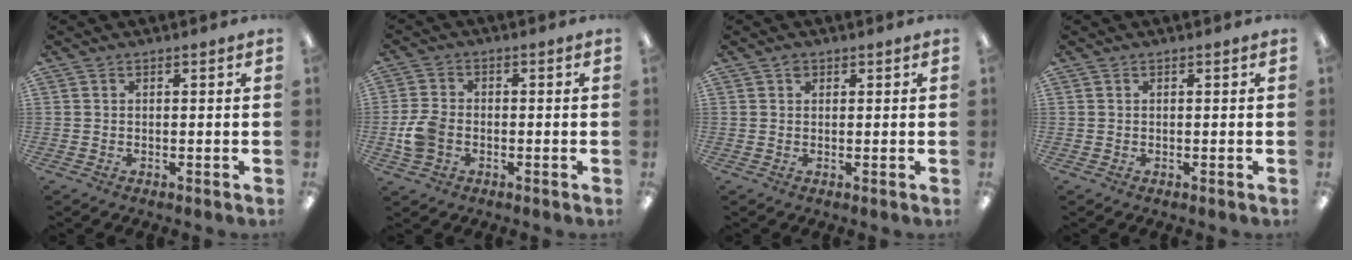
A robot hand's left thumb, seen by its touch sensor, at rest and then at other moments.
{"total": 6.6, "force": [-1.7, 4.9, 4.1], "torque": [-0.086, 0.012, -0.031]}
{"total": 1.1, "force": [0.6, 0.8, 0.5], "torque": [-0.012, 0.003, 0.011]}
{"total": 0.0}